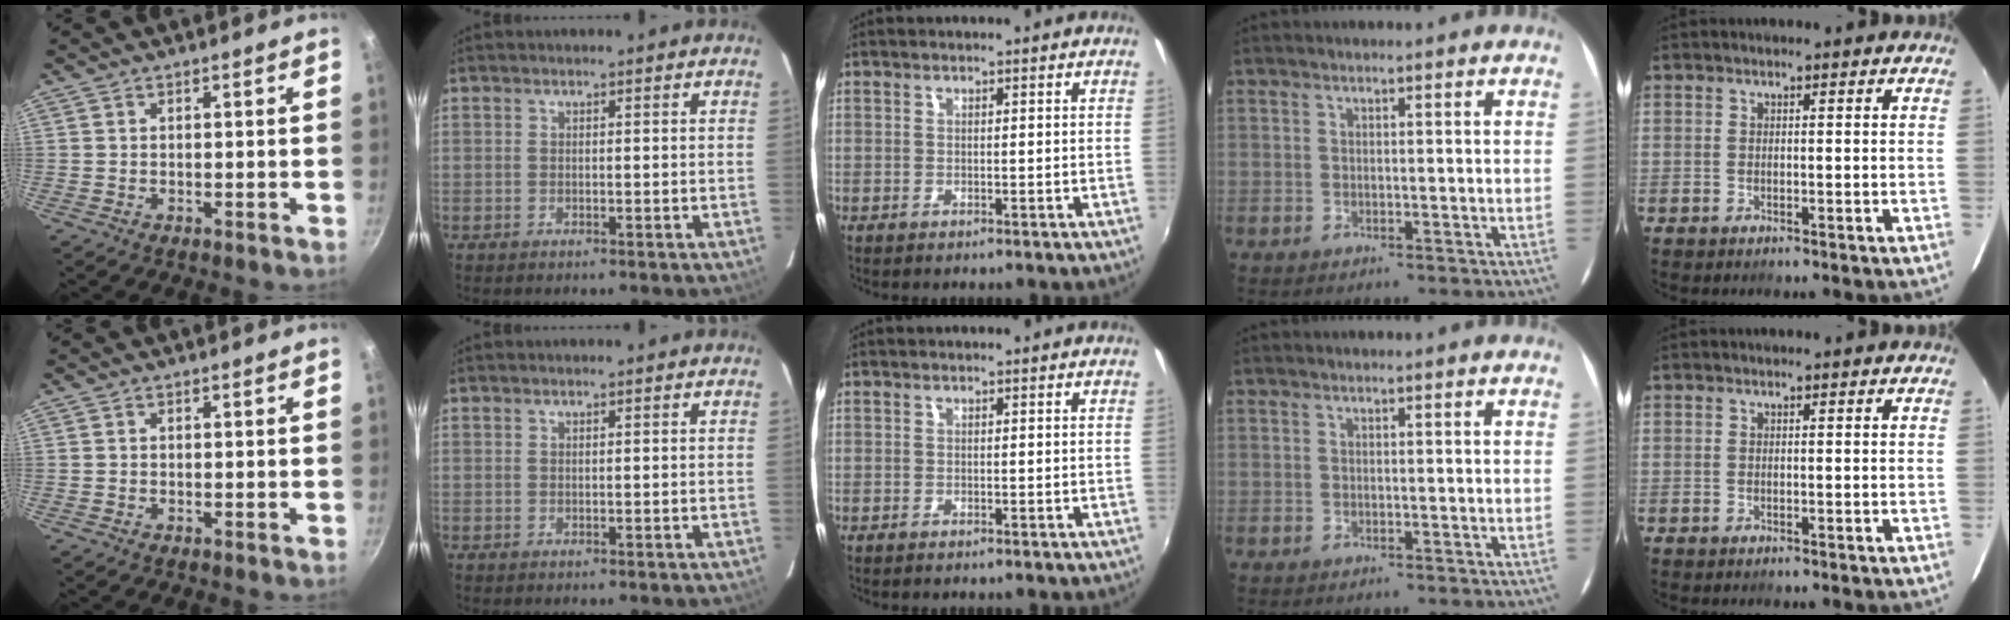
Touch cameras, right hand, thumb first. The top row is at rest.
{}